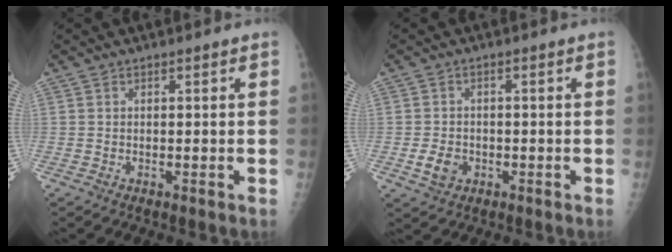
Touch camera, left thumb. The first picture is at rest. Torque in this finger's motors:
{"motor_torque": [0.22, 0.47, 0.22, -0.01, 0.00]}